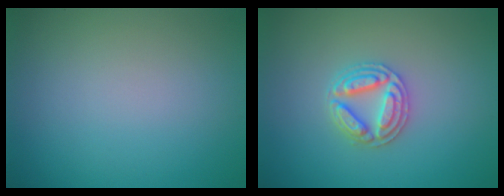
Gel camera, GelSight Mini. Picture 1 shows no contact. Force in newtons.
{"total": 3.1, "press": 3.0, "slide": 0.6}